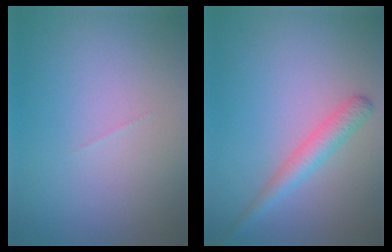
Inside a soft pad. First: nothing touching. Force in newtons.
{"total": 2.7, "press": 2.7, "slide": 0.1}